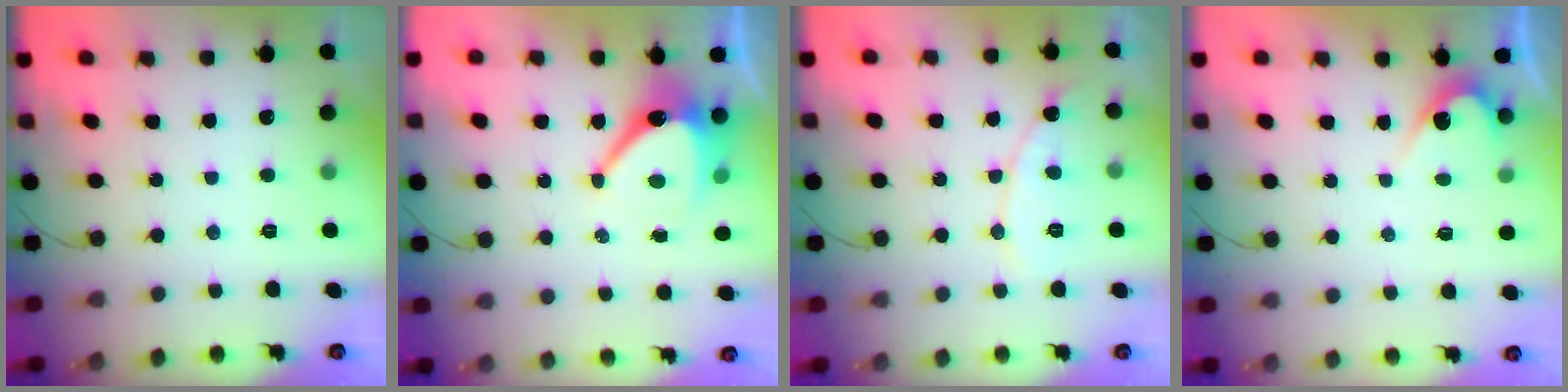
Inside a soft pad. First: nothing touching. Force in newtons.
{"total": 9.9, "press": 9.8, "slide": 0.8}
{"total": 8.6, "press": 8.6, "slide": 0.4}
{"total": 3.0, "press": 3.0, "slide": 0.3}